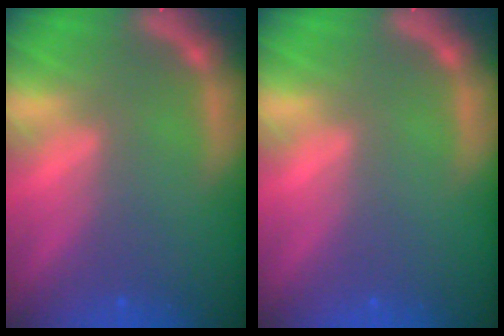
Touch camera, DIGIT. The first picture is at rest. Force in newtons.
{"total": 0.0}